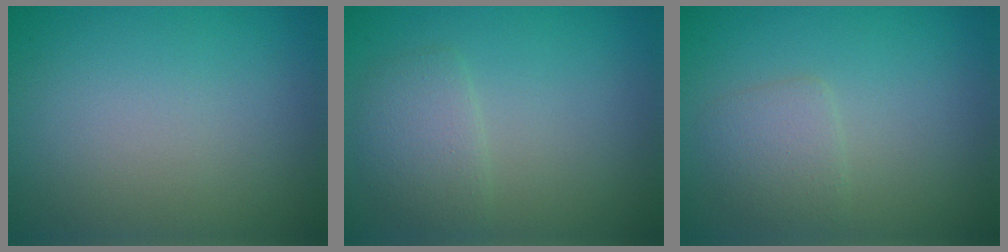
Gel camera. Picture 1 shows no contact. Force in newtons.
{"total": 2.3, "press": 2.3, "slide": 0.0}
{"total": 1.9, "press": 1.9, "slide": 0.0}